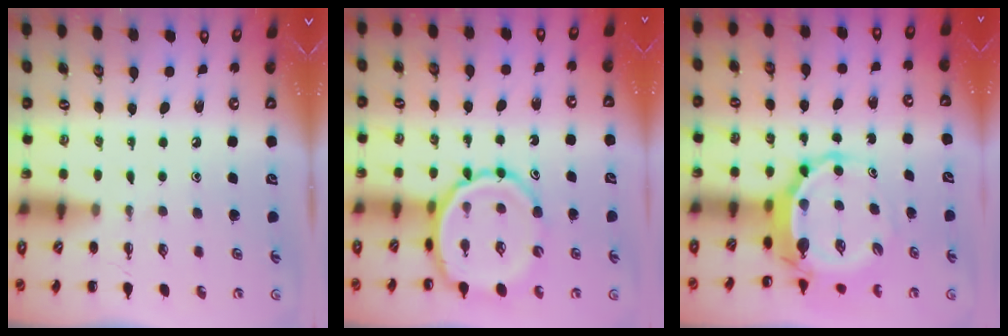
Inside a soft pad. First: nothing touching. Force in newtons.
{"total": 12.2, "press": 11.9, "slide": 2.7}
{"total": 5.8, "press": 5.6, "slide": 1.7}